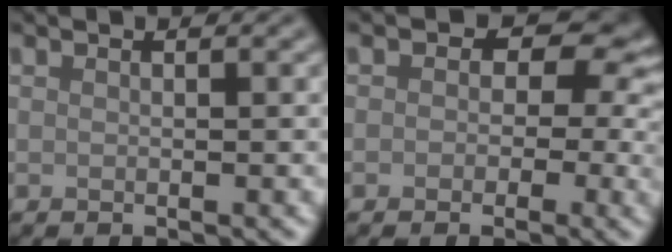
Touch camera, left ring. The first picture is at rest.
{"total": 4.7, "force": [0.5, 3.7, 2.9], "torque": [0.002, 0.012, -0.004]}